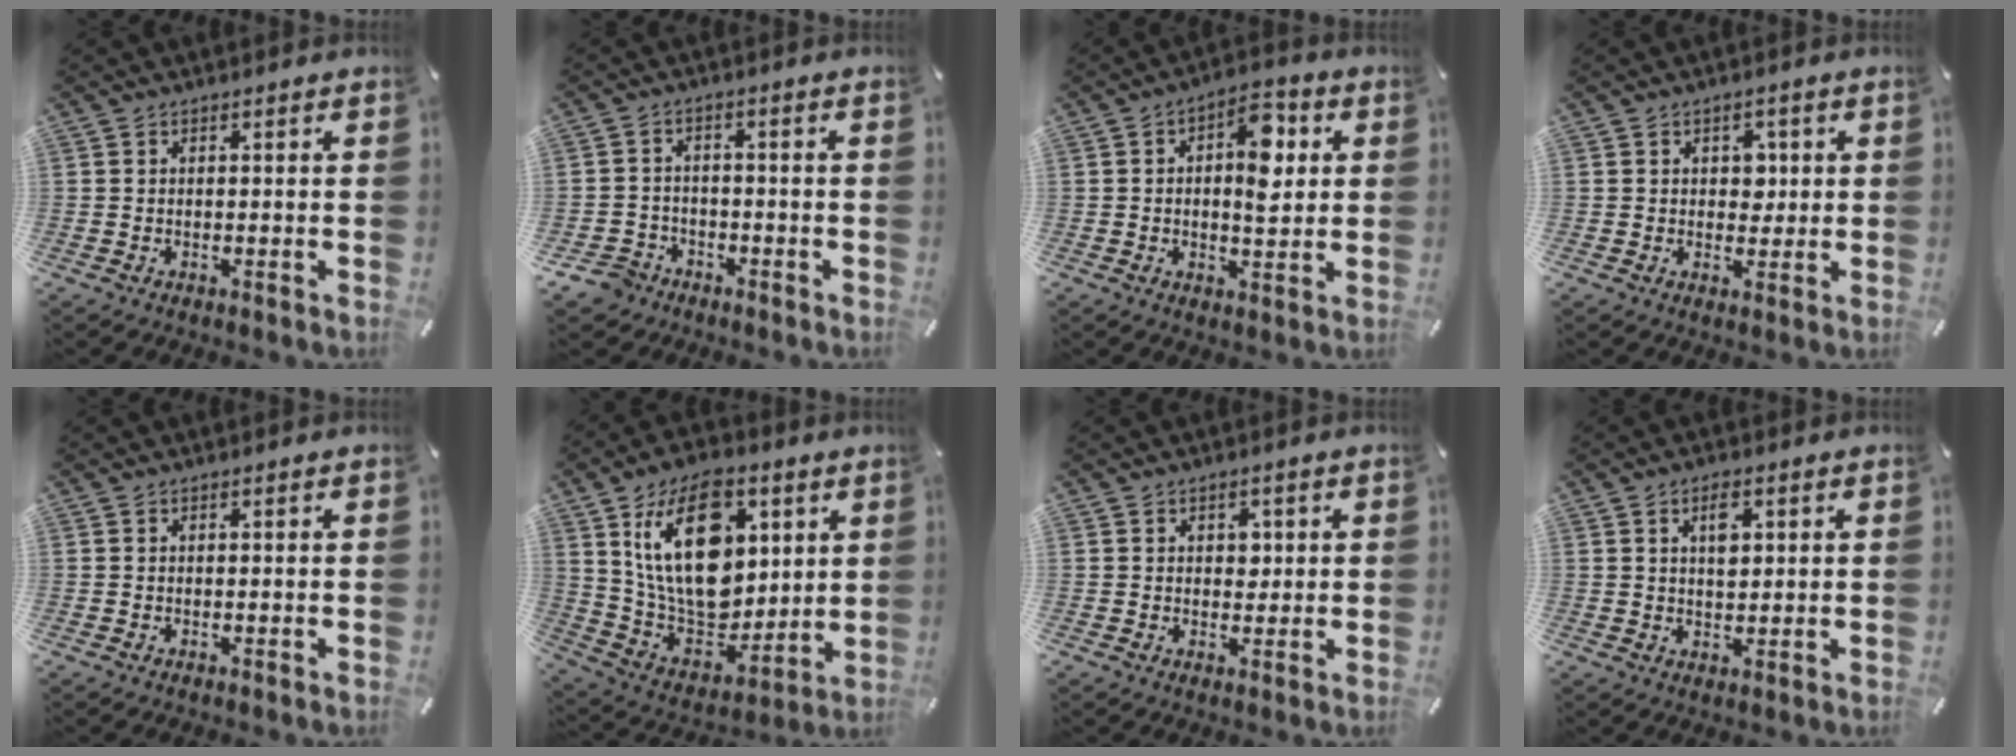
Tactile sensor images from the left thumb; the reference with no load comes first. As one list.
[{"total": 5.1, "force": [-3.5, 3.5, 1.2], "torque": [-0.037, 0.015, -0.069]}, {"total": 10.0, "force": [1.7, 5.2, 8.4], "torque": [-0.109, -0.003, 0.023]}, {"total": 3.9, "force": [0.7, 3.2, 2.1], "torque": [-0.015, -0.005, 0.002]}, {"total": 0.0}, {"total": 22.5, "force": [7.8, 14.8, 15.1], "torque": [-0.293, -0.045, 0.132]}, {"total": 2.8, "force": [0.6, 2.3, 1.5], "torque": [-0.009, -0.003, 0.002]}, {"total": 4.6, "force": [1.7, 2.5, 3.4], "torque": [-0.051, -0.003, 0.022]}]